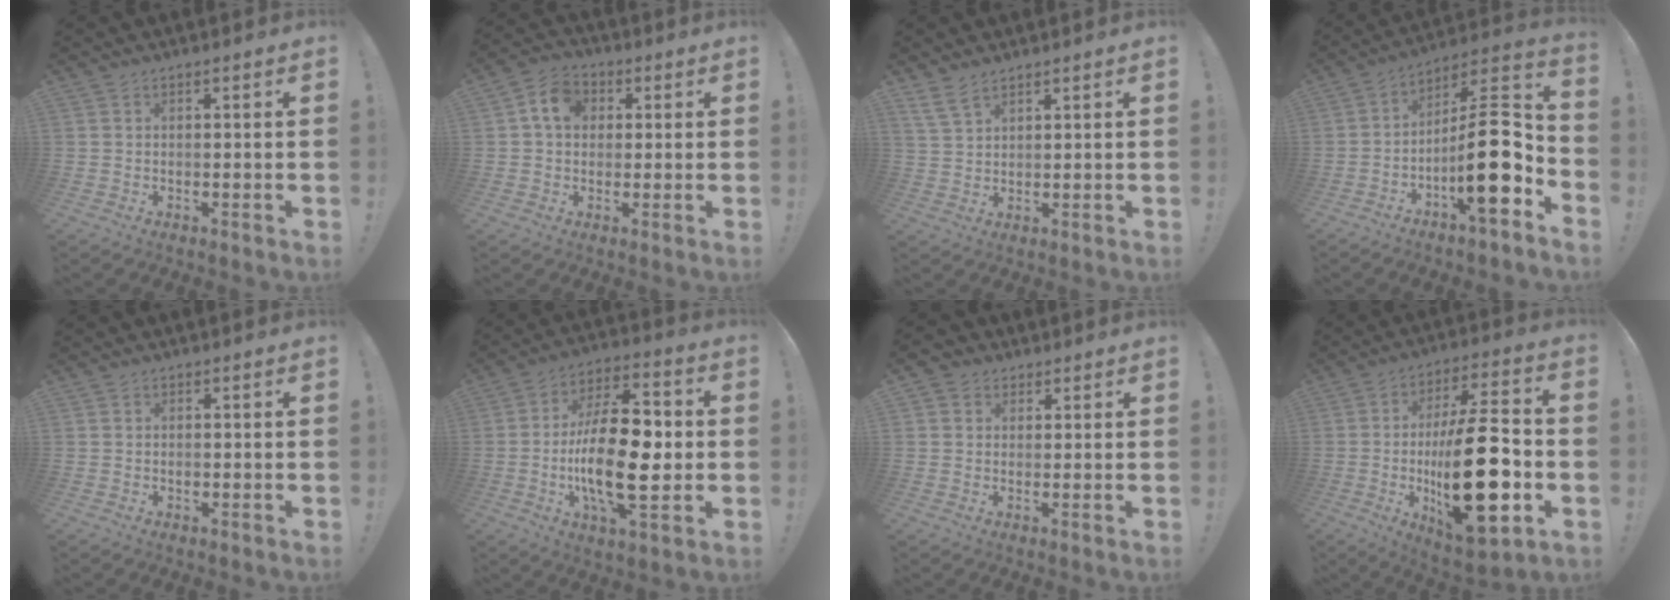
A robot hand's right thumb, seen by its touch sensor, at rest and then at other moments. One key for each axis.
{"total": 8.8, "fx": 2.2, "fy": 6.8, "fz": 5.1, "tx": -0.075, "ty": 0.008, "tz": 0.042}
{"total": 5.8, "fx": 4.3, "fy": 2.4, "fz": 3.0, "tx": -0.067, "ty": -0.011, "tz": 0.086}
{"total": 19.0, "fx": -5.2, "fy": 5.5, "fz": 17.4, "tx": -0.280, "ty": 0.024, "tz": -0.083}
{"total": 0.7, "fx": -0.2, "fy": 0.6, "fz": 0.3, "tx": -0.003, "ty": 0.001, "tz": -0.005}
{"total": 22.9, "fx": -2.9, "fy": 10.2, "fz": 20.3, "tx": -0.372, "ty": 0.005, "tz": -0.050}
{"total": 3.4, "fx": 1.4, "fy": 3.0, "fz": 0.9, "tx": -0.016, "ty": 0.000, "tz": 0.027}
{"total": 28.1, "fx": -4.1, "fy": 10.4, "fz": 25.7, "tx": -0.442, "ty": 0.006, "tz": -0.062}